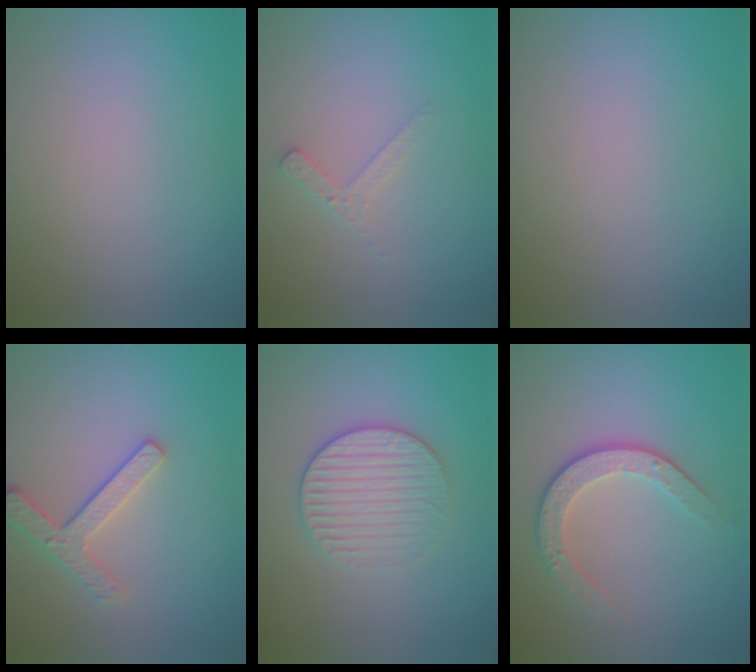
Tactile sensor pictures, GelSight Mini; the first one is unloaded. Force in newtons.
{"total": 1.6, "press": 1.5, "slide": 0.4}
{"total": 0.0}
{"total": 2.5, "press": 2.4, "slide": 0.3}
{"total": 3.4, "press": 3.2, "slide": 1.1}
{"total": 3.2, "press": 2.6, "slide": 1.7}